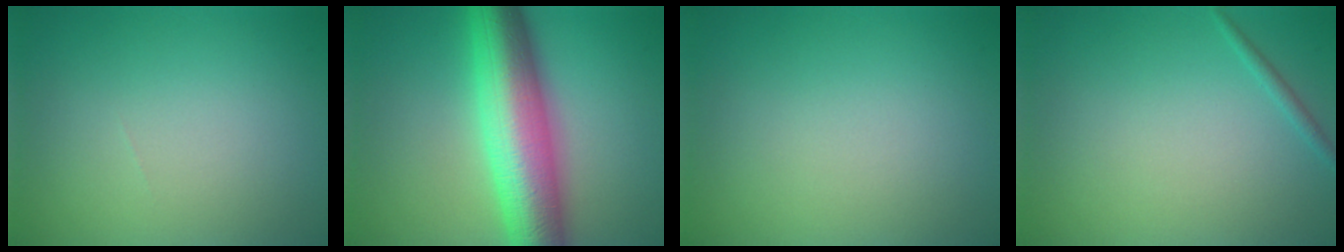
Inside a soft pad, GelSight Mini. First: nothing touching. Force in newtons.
{"total": 9.9, "press": 9.9, "slide": 0.1}
{"total": 0.0}
{"total": 0.8, "press": 0.8, "slide": 0.0}